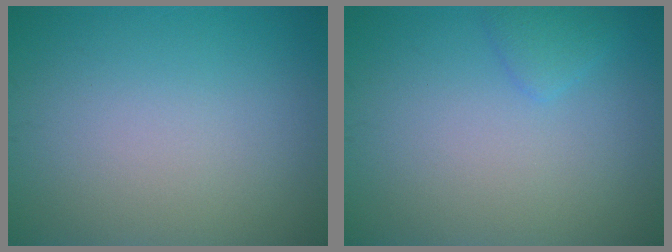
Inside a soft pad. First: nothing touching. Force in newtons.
{"total": 1.3, "press": 1.3, "slide": 0.0}